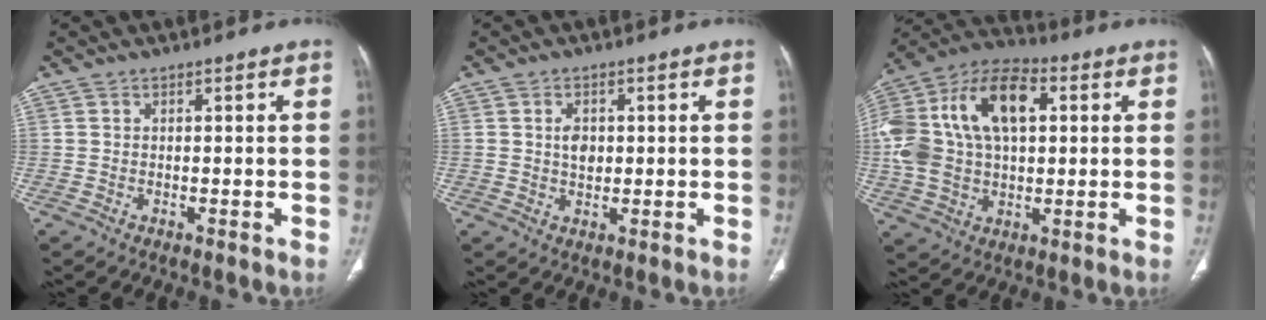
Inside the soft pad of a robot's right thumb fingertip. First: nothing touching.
{"total": 3.2, "force": [0.5, 2.3, 2.2], "torque": [-0.025, -0.001, 0.009]}
{"total": 22.4, "force": [4.3, 13.5, 17.4], "torque": [-0.333, 0.025, 0.067]}